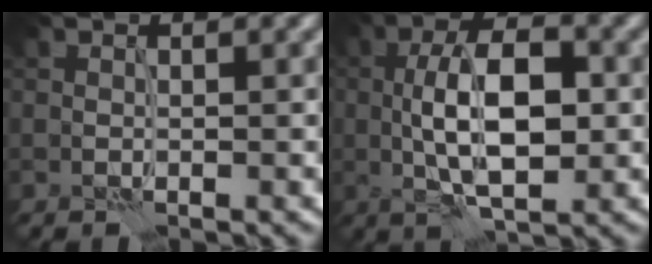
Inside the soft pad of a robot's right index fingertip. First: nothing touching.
{"total": 7.6, "force": [-0.9, 3.1, 6.9], "torque": [-0.119, 0.007, -0.020]}